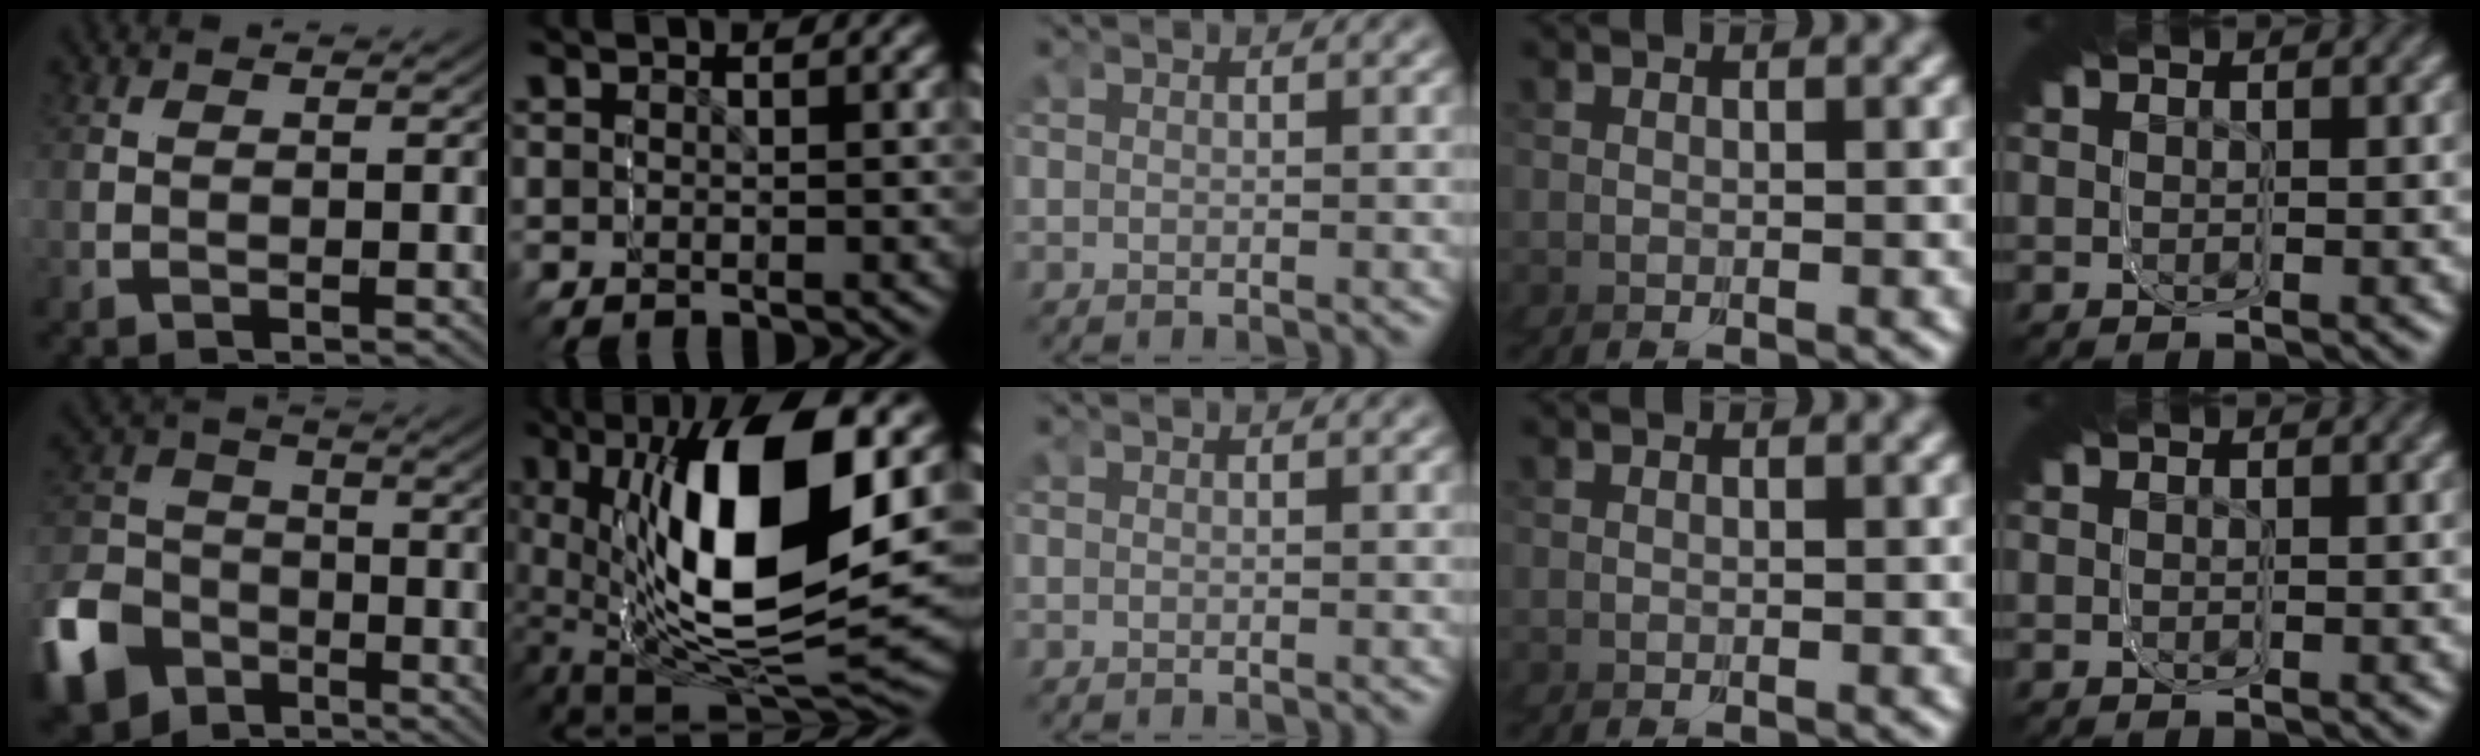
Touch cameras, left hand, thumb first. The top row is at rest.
{"thumb": {"total": 10.2, "force": [-2.9, 7.4, 6.3], "torque": [-0.148, -0.030, -0.049]}, "index": {"total": 13.8, "force": [0.5, 8.5, 10.9], "torque": [-0.232, -0.029, 0.027]}}